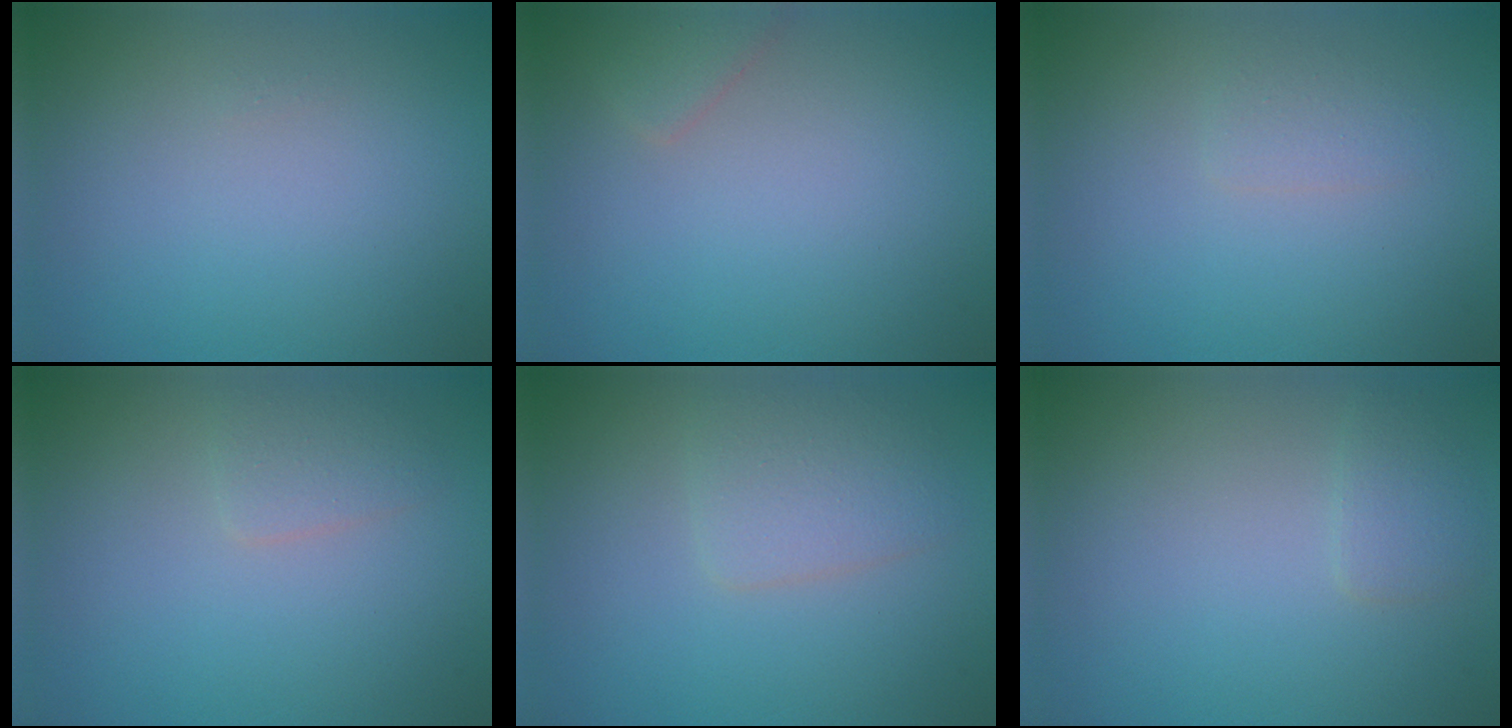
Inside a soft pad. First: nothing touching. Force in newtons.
{"total": 1.3, "press": 1.3, "slide": 0.1}
{"total": 1.1, "press": 1.1, "slide": 0.1}
{"total": 1.4, "press": 1.4, "slide": 0.1}
{"total": 2.5, "press": 2.5, "slide": 0.0}
{"total": 1.3, "press": 1.3, "slide": 0.1}